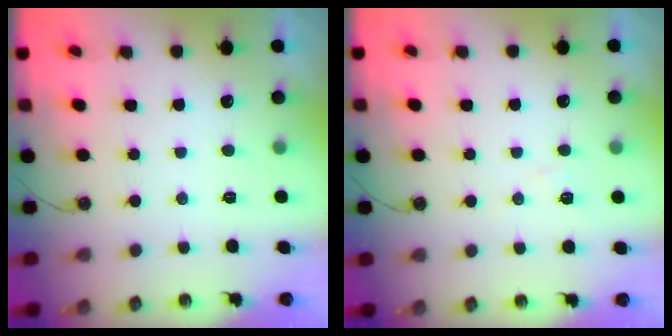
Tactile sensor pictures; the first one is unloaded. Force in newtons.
{"total": 7.1, "press": 7.0, "slide": 0.7}